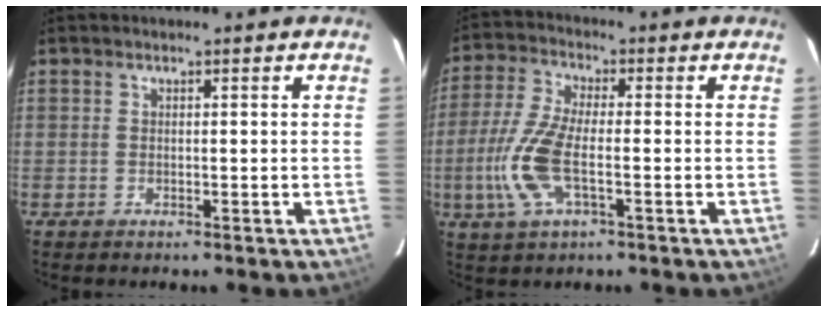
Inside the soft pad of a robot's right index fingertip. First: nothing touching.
{"total": 11.0, "force": [-2.8, 3.7, 10.0], "torque": [-0.228, -0.002, -0.059]}